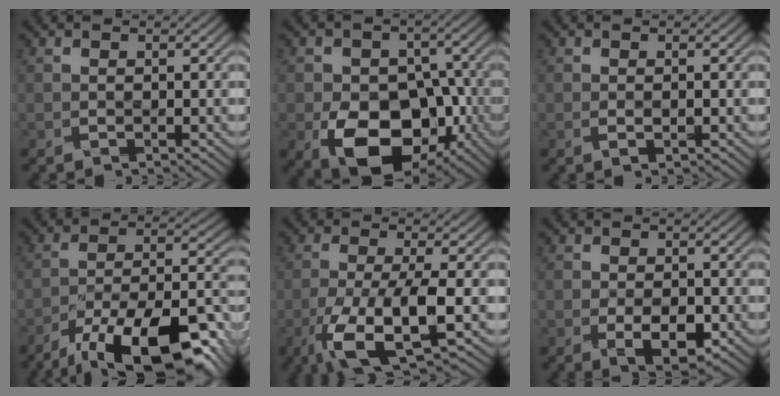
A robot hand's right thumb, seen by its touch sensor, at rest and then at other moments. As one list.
[{"total": 14.0, "force": [-5.7, 8.9, 9.1], "torque": [-0.163, -0.031, -0.090]}, {"total": 0.8, "force": [-0.3, 0.0, 0.8], "torque": [-0.014, 0.000, 0.002]}, {"total": 17.8, "force": [-12.8, 5.2, 11.2], "torque": [-0.201, -0.019, -0.187]}, {"total": 11.0, "force": [-5.1, 3.0, 9.3], "torque": [-0.212, -0.021, -0.078]}, {"total": 5.5, "force": [-2.3, 2.8, 4.1], "torque": [-0.078, -0.011, -0.030]}]